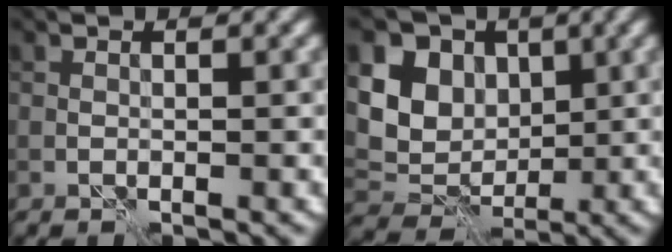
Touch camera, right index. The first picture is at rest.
{"total": 10.2, "force": [3.2, 8.2, 5.1], "torque": [-0.100, 0.030, 0.038]}